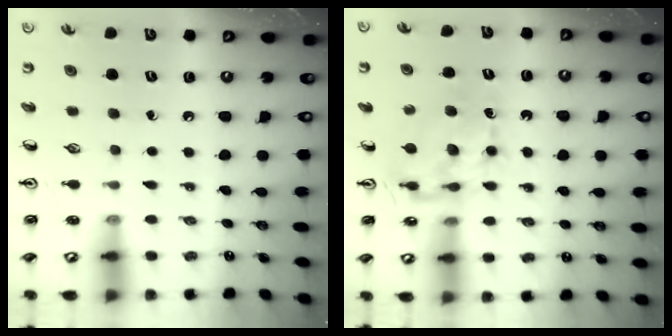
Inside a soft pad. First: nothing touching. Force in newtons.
{"total": 6.8, "press": 6.8, "slide": 0.6}